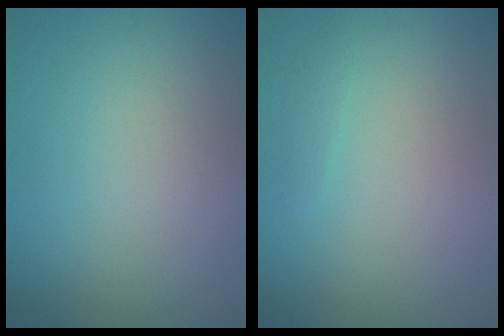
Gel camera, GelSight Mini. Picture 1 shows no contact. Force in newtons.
{"total": 0.7, "press": 0.7, "slide": 0.0}